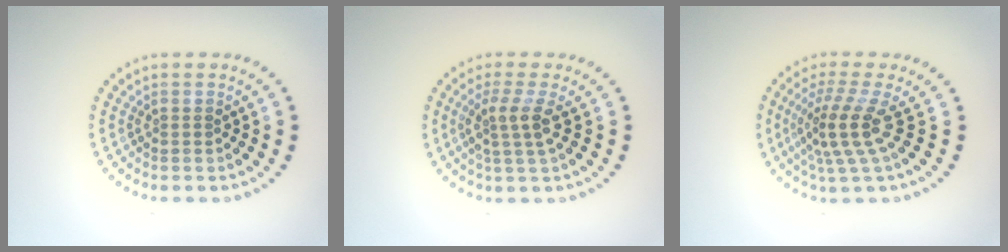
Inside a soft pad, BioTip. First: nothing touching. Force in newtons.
{"total": 2.7, "press": 2.1, "slide": 1.7}
{"total": 3.9, "press": 2.6, "slide": 2.9}